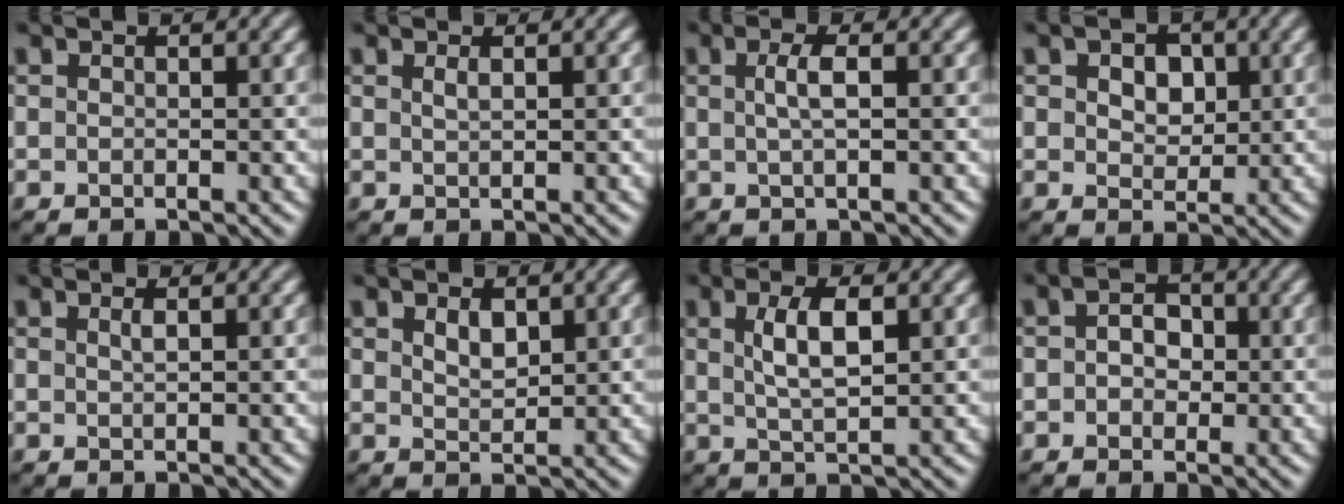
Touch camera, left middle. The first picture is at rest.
{"total": 0.8, "force": [0.4, 0.3, 0.7], "torque": [-0.010, 0.003, 0.007]}
{"total": 2.1, "force": [0.3, 0.5, 2.0], "torque": [-0.039, 0.006, 0.004]}
{"total": 4.0, "force": [1.3, 2.7, 2.7], "torque": [-0.037, 0.014, 0.006]}
{"total": 0.8, "force": [0.3, 0.2, 0.7], "torque": [-0.009, 0.003, 0.006]}
{"total": 1.9, "force": [0.9, 1.0, 1.4], "torque": [-0.025, -0.001, 0.020]}
{"total": 3.9, "force": [1.1, 1.3, 3.5], "torque": [-0.070, 0.004, 0.021]}
{"total": 2.7, "force": [0.3, 2.1, 1.7], "torque": [-0.020, 0.007, -0.011]}